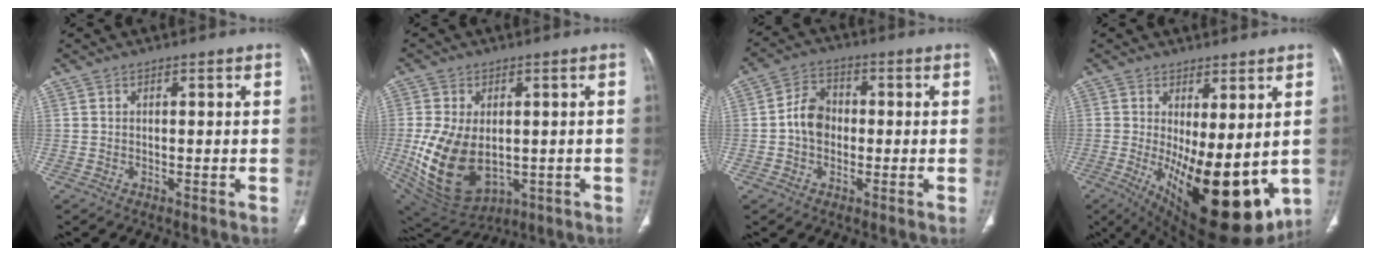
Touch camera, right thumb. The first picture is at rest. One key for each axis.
{"total": 16.0, "fx": -1.6, "fy": 10.4, "fz": 12.1, "tx": -0.221, "ty": -0.012, "tz": 0.006}
{"total": 6.8, "fx": -0.5, "fy": 5.3, "fz": 4.2, "tx": -0.055, "ty": 0.020, "tz": -0.019}
{"total": 20.9, "fx": -2.9, "fy": 8.5, "fz": 18.9, "tx": -0.257, "ty": -0.040, "tz": -0.012}